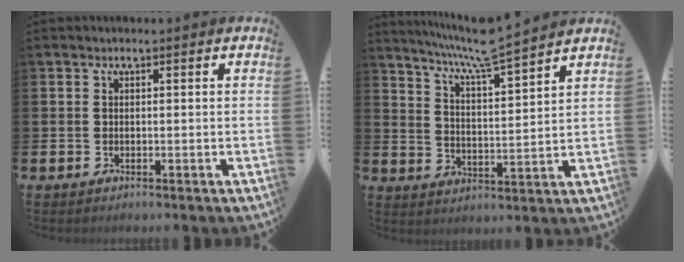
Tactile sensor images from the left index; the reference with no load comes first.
{"total": 7.5, "force": [7.0, -0.1, 2.6], "torque": [-0.078, -0.043, 0.123]}